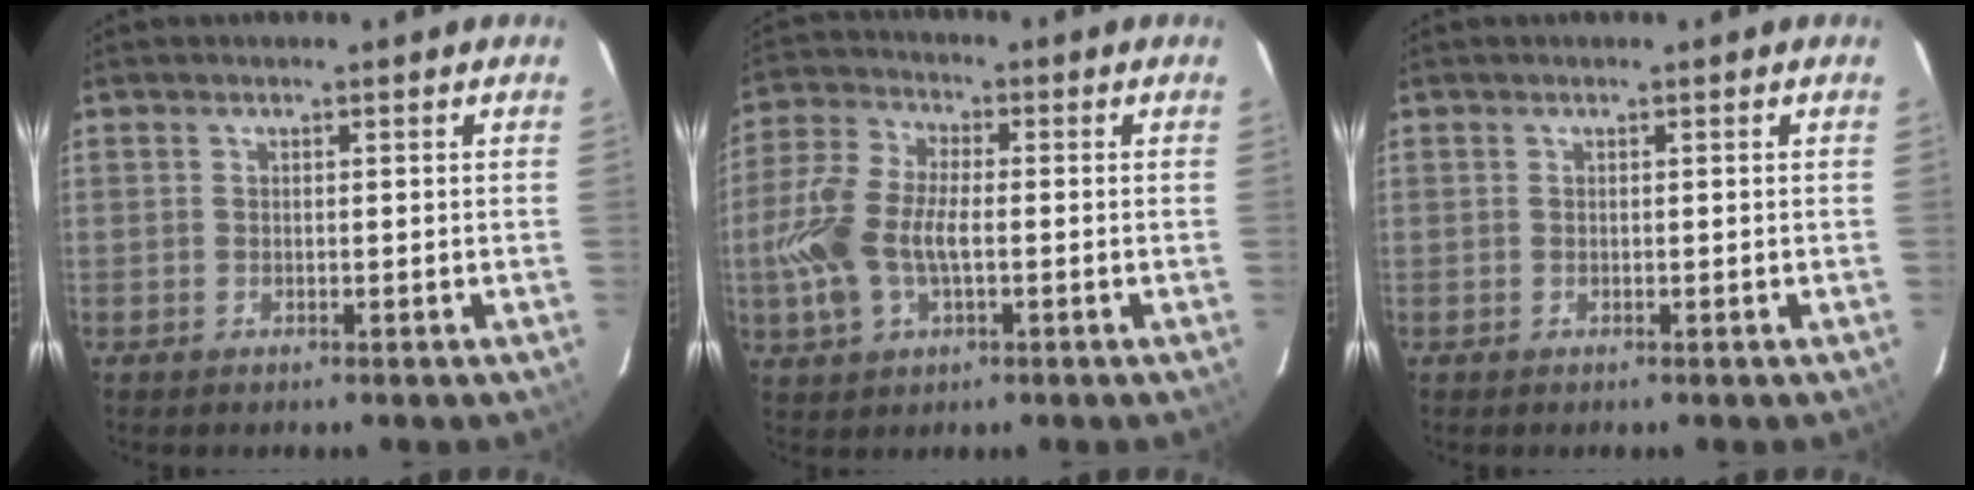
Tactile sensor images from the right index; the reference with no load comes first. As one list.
[{"total": 12.1, "force": [-2.0, 6.5, 10.0], "torque": [-0.228, 0.009, -0.040]}, {"total": 0.0}]